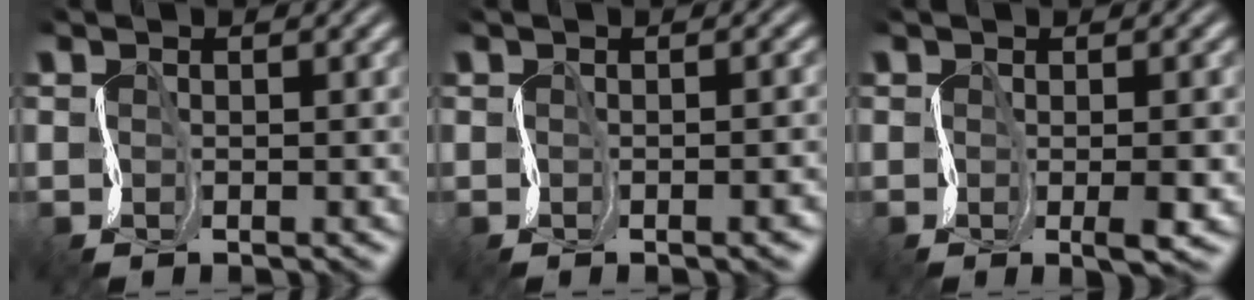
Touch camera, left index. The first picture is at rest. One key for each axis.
{"total": 4.7, "fx": -1.2, "fy": 2.1, "fz": 4.0, "tx": -0.013, "ty": 0.010, "tz": -0.008}
{"total": 3.8, "fx": -0.4, "fy": 0.9, "fz": 3.7, "tx": -0.052, "ty": -0.001, "tz": -0.004}